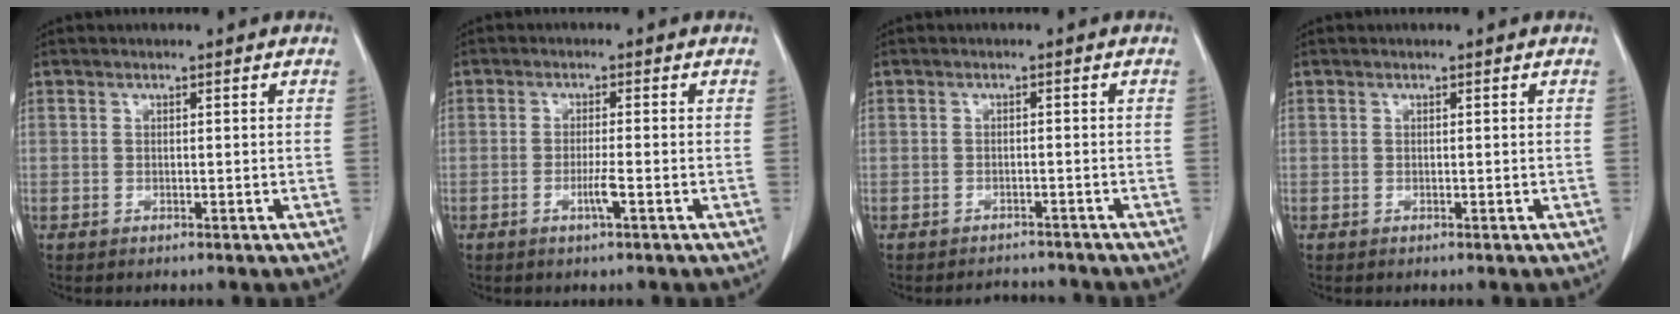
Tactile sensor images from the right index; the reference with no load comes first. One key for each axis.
{"total": 2.5, "fx": -1.0, "fy": -0.2, "fz": 2.3, "tx": -0.046, "ty": -0.004, "tz": -0.020}
{"total": 3.2, "fx": -3.0, "fy": 1.0, "fz": -0.2, "tx": 0.006, "ty": -0.001, "tz": -0.042}
{"total": 0.0}